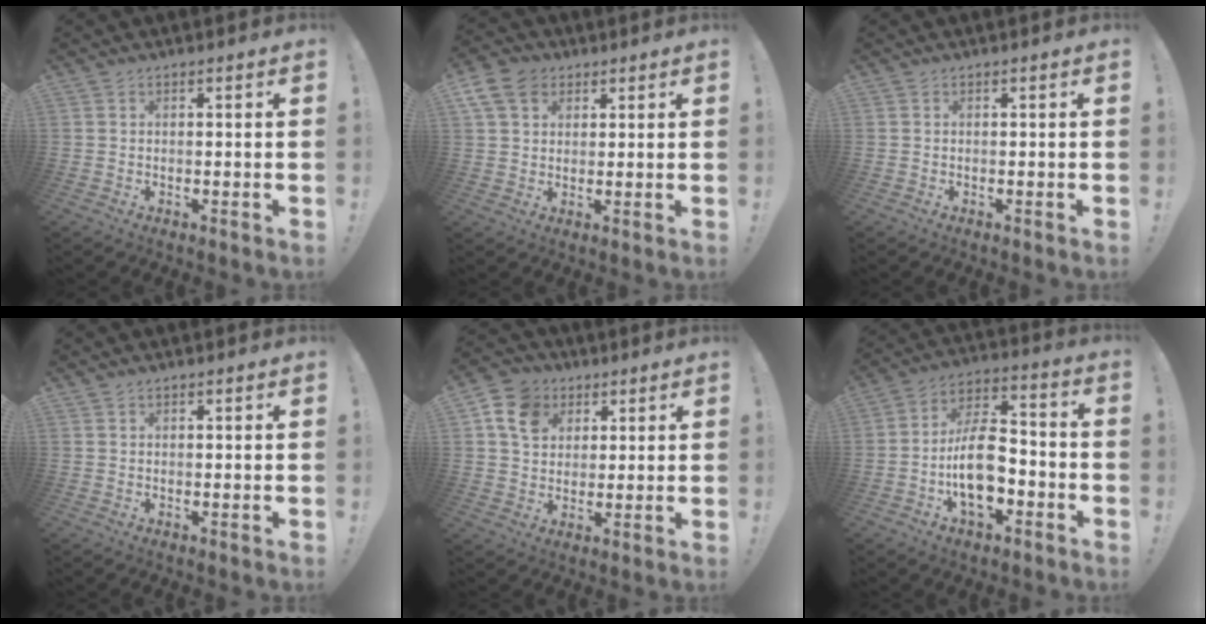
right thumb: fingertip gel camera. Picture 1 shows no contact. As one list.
[{"total": 9.8, "force": [4.6, 7.0, 5.1], "torque": [-0.085, -0.010, 0.094]}, {"total": 0.0}, {"total": 0.7, "force": [0.6, 0.3, 0.1], "torque": [0.001, -0.002, 0.012]}, {"total": 11.3, "force": [4.7, 9.0, 4.9], "torque": [-0.073, -0.013, 0.095]}, {"total": 15.9, "force": [-5.0, 8.9, 12.2], "torque": [-0.230, 0.030, -0.086]}]